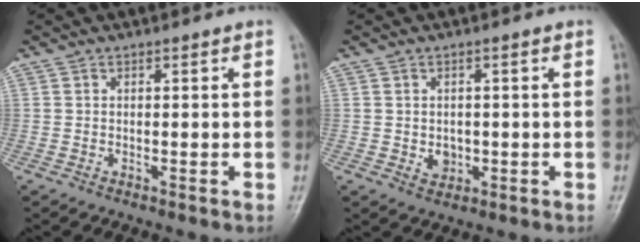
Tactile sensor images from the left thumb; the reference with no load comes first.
{"total": 2.7, "force": [-0.3, 2.3, 1.5], "torque": [-0.013, 0.000, 0.001]}